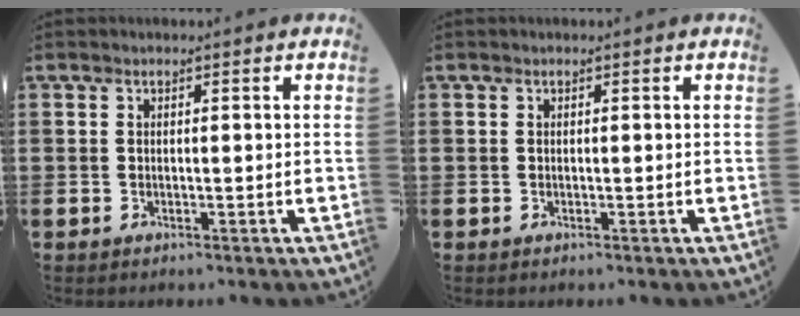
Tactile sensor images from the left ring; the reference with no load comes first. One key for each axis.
{"total": 0.0}